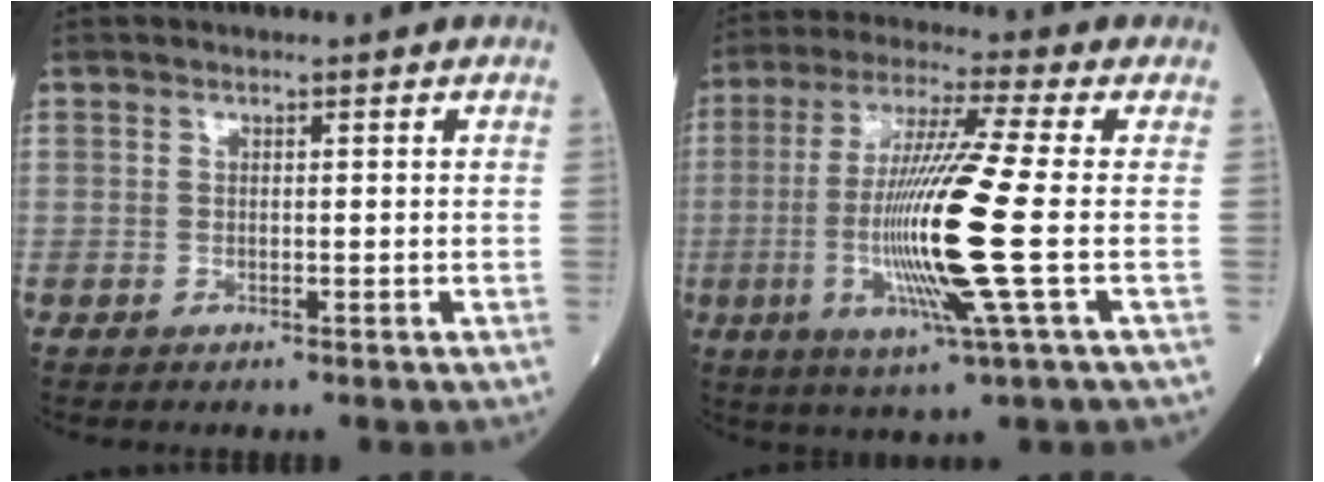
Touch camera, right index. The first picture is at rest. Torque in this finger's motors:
{"motor_torque": [2.14, 0.00, 1.05, 0.21]}